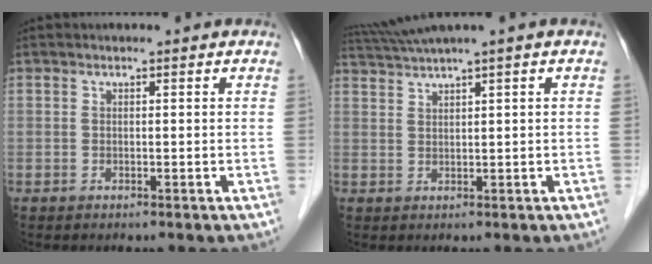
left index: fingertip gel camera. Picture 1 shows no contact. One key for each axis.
{"total": 3.8, "fx": 3.0, "fy": -1.4, "fz": 2.0, "tx": -0.050, "ty": 0.013, "tz": 0.067}